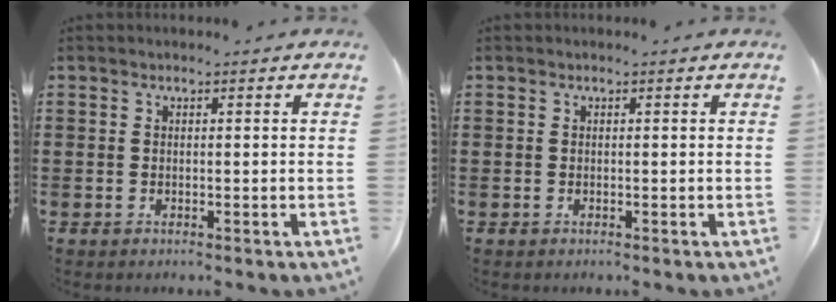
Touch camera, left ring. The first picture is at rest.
{"total": 0.0}